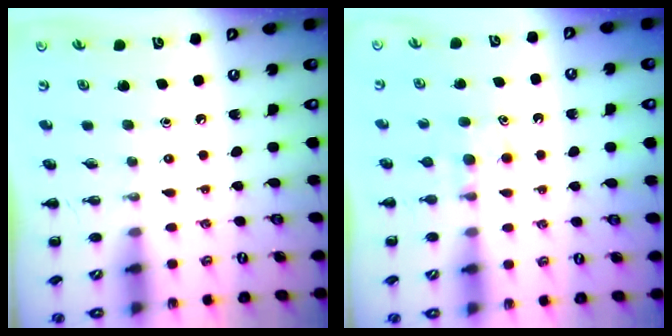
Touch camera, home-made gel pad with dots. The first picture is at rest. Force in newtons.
{"total": 4.7, "press": 4.5, "slide": 1.1}